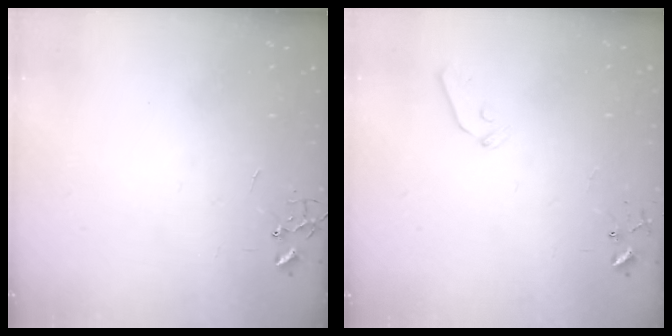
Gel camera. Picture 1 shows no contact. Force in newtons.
{"total": 5.5, "press": 5.5, "slide": 0.5}